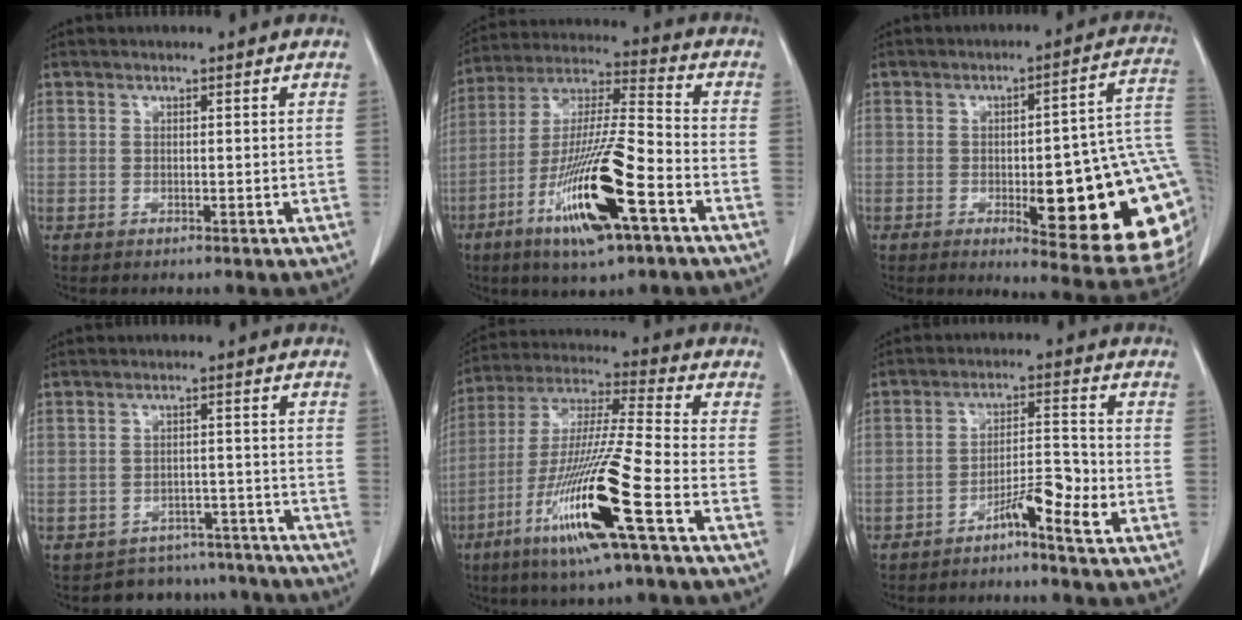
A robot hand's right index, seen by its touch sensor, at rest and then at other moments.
{"total": 18.0, "force": [-8.1, 2.1, 16.0], "torque": [-0.324, -0.023, -0.145]}
{"total": 23.3, "force": [-3.8, 4.6, 22.5], "torque": [-0.185, 0.009, -0.038]}
{"total": 9.7, "force": [-8.9, 3.8, -0.7], "torque": [0.026, 0.036, -0.104]}
{"total": 17.9, "force": [-7.8, -0.5, 16.1], "torque": [-0.340, -0.031, -0.151]}
{"total": 5.6, "force": [-3.3, 0.4, 4.6], "torque": [-0.075, 0.011, -0.058]}